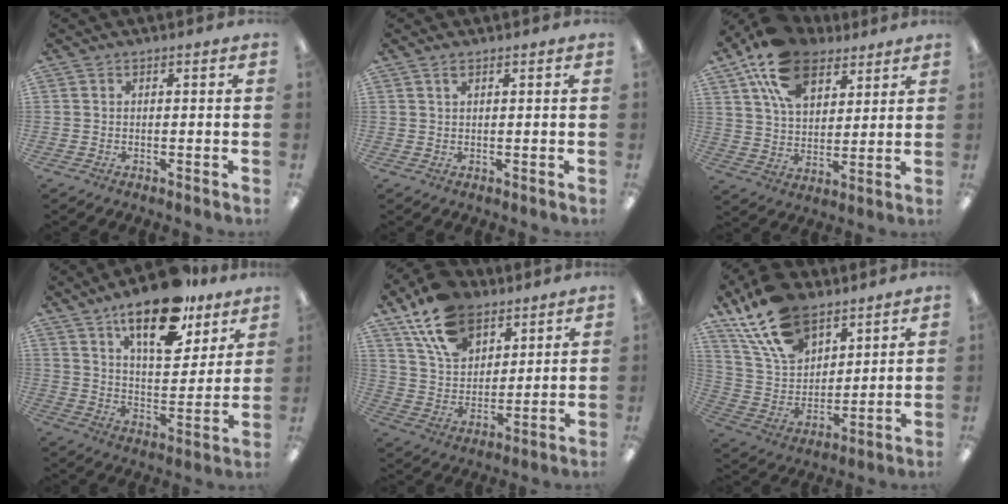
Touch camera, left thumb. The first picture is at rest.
{"total": 1.3, "force": [0.9, 0.5, 0.7], "torque": [-0.009, -0.001, 0.014]}
{"total": 17.3, "force": [10.4, 10.3, 9.2], "torque": [-0.168, -0.034, 0.192]}
{"total": 18.8, "force": [13.1, 7.8, 11.1], "torque": [-0.167, -0.070, 0.219]}
{"total": 16.2, "force": [10.7, 9.6, 7.3], "torque": [-0.146, -0.042, 0.206]}
{"total": 18.5, "force": [12.5, 10.3, 8.9], "torque": [-0.181, -0.052, 0.235]}